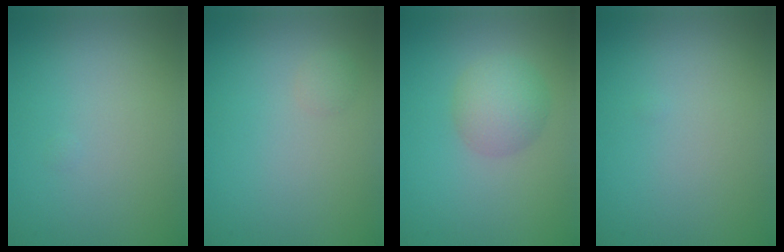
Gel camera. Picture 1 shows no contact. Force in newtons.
{"total": 0.7, "press": 0.7, "slide": 0.0}
{"total": 3.4, "press": 3.4, "slide": 0.1}
{"total": 0.0}